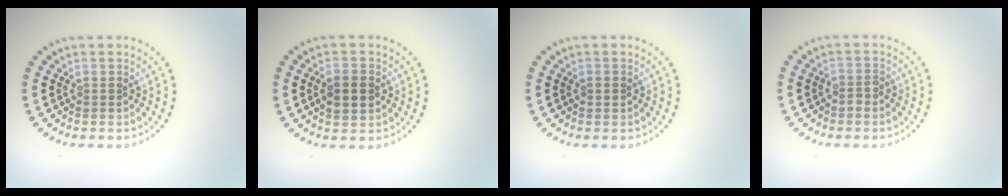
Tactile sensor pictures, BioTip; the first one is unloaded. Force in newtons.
{"total": 2.9, "press": 2.9, "slide": 0.2}
{"total": 0.8, "press": 0.8, "slide": 0.0}
{"total": 0.9, "press": 0.8, "slide": 0.5}